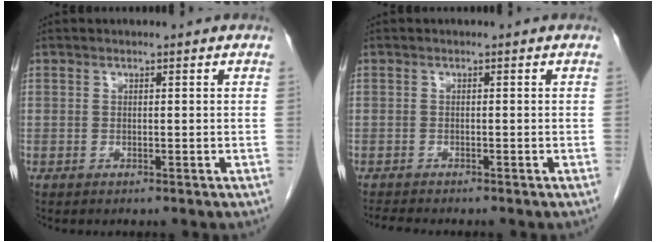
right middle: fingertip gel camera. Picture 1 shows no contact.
{"total": 2.4, "force": [-2.3, 0.3, 0.9], "torque": [-0.016, -0.008, -0.035]}